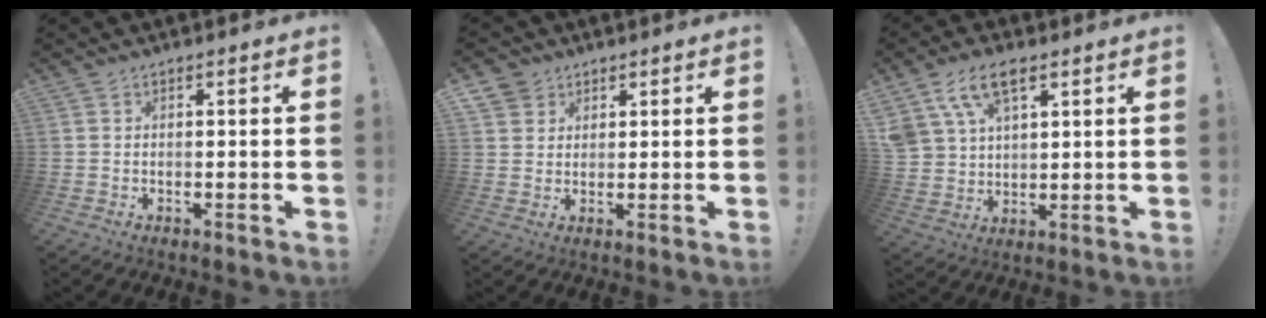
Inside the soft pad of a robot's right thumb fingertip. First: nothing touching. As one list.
[{"total": 4.5, "force": [2.8, 3.5, 0.5], "torque": [-0.008, -0.016, 0.053]}, {"total": 11.7, "force": [6.4, 6.8, 7.0], "torque": [-0.141, -0.016, 0.125]}]